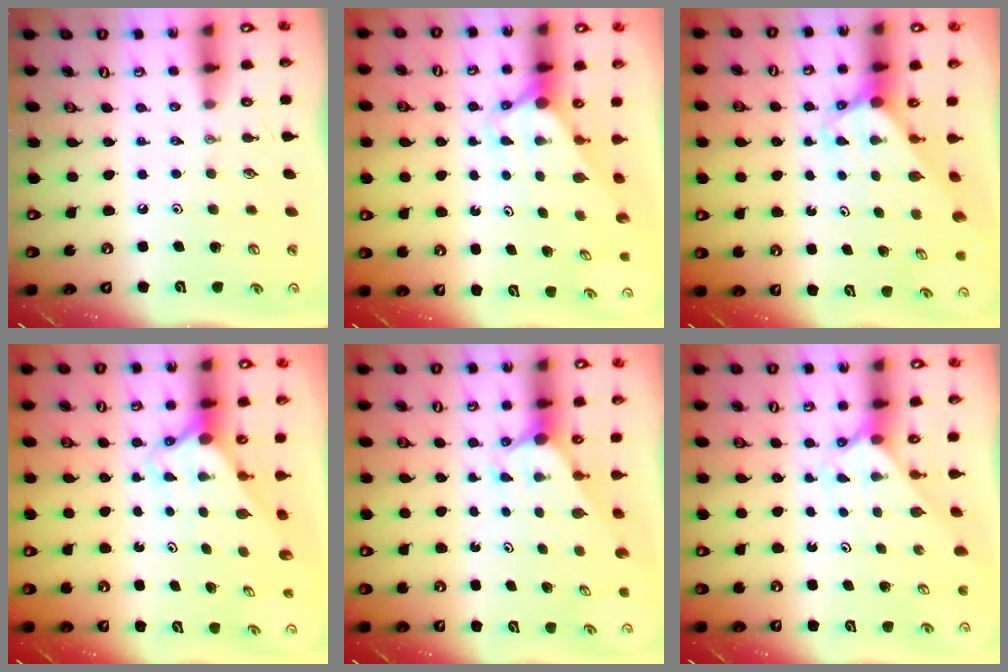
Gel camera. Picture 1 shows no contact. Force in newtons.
{"total": 2.7, "press": 2.7, "slide": 0.0}
{"total": 3.0, "press": 3.0, "slide": 0.2}
{"total": 2.6, "press": 2.6, "slide": 0.2}
{"total": 2.6, "press": 2.6, "slide": 0.1}
{"total": 1.9, "press": 1.9, "slide": 0.2}